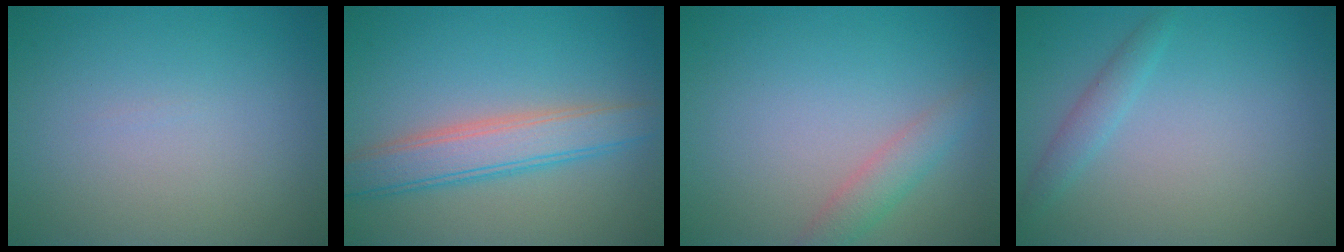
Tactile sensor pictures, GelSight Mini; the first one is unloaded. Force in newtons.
{"total": 4.7, "press": 4.7, "slide": 0.2}
{"total": 2.2, "press": 2.2, "slide": 0.1}
{"total": 1.5, "press": 1.5, "slide": 0.1}